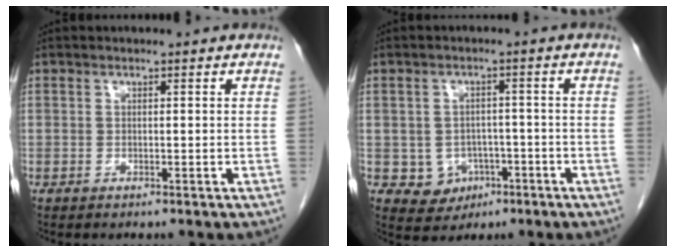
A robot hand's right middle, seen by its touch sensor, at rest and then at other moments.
{"total": 5.1, "force": [-1.8, 4.6, 1.5], "torque": [-0.017, 0.007, -0.015]}